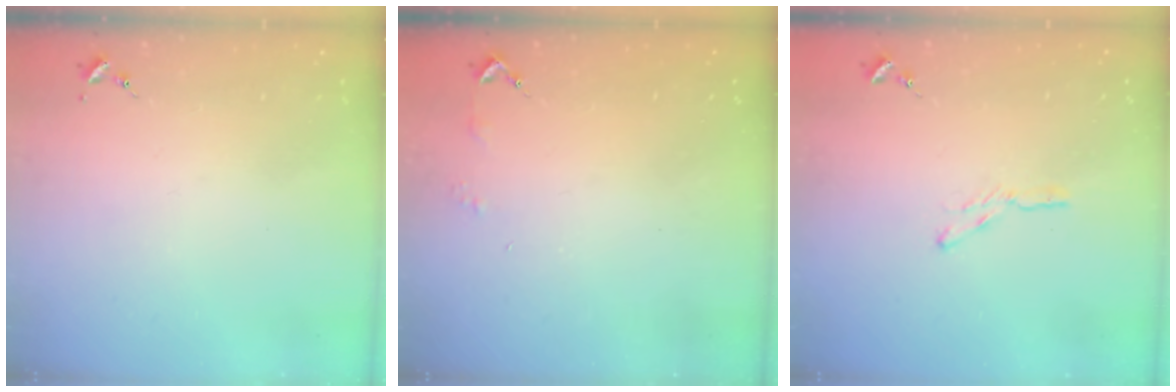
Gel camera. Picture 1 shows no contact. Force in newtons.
{"total": 2.9, "press": 2.8, "slide": 0.3}
{"total": 4.0, "press": 4.0, "slide": 0.4}